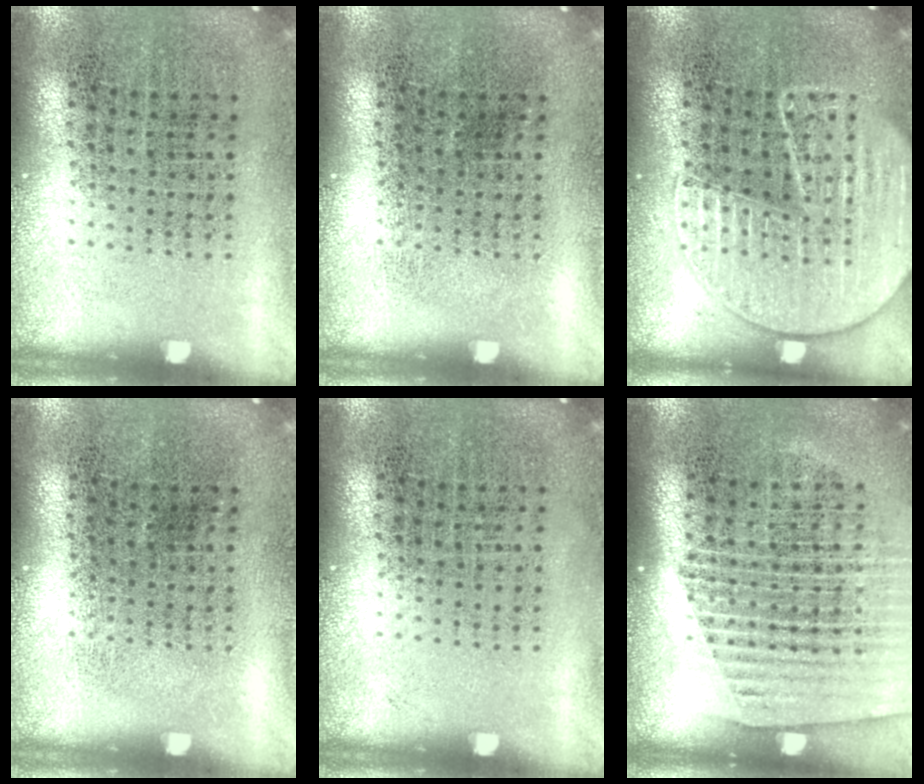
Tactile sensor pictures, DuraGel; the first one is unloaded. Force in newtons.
{"total": 0.0}
{"total": 3.1, "press": 3.1, "slide": 0.4}
{"total": 0.0}
{"total": 0.0}
{"total": 1.5, "press": 1.4, "slide": 0.5}